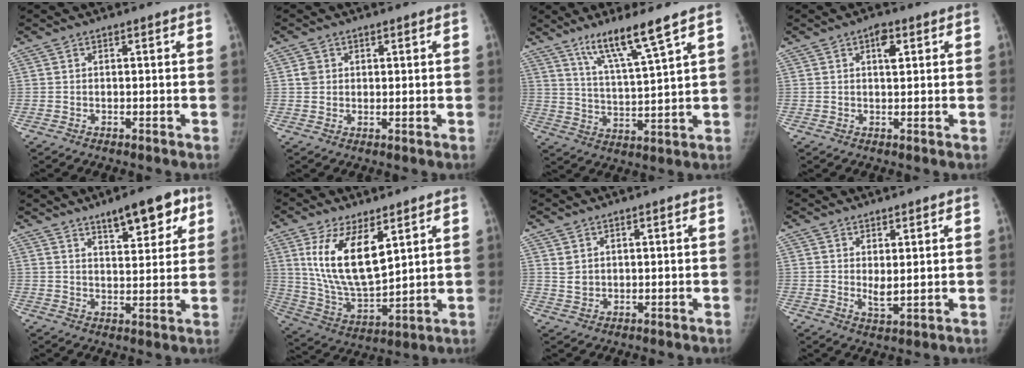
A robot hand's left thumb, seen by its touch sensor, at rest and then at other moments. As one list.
[{"total": 2.6, "force": [1.0, 2.2, 0.9], "torque": [-0.002, -0.006, 0.017]}, {"total": 10.6, "force": [7.1, 0.2, 7.8], "torque": [-0.142, -0.045, 0.137]}, {"total": 3.5, "force": [1.5, 1.7, 2.6], "torque": [-0.030, -0.002, 0.020]}, {"total": 10.4, "force": [6.5, 3.6, 7.3], "torque": [-0.076, -0.031, 0.097]}, {"total": 15.6, "force": [6.6, 6.9, 12.4], "torque": [-0.213, -0.034, 0.142]}, {"total": 2.5, "force": [1.4, 1.7, 1.1], "torque": [-0.009, -0.011, 0.034]}, {"total": 3.6, "force": [1.0, 1.4, 3.2], "torque": [-0.052, -0.018, 0.024]}]